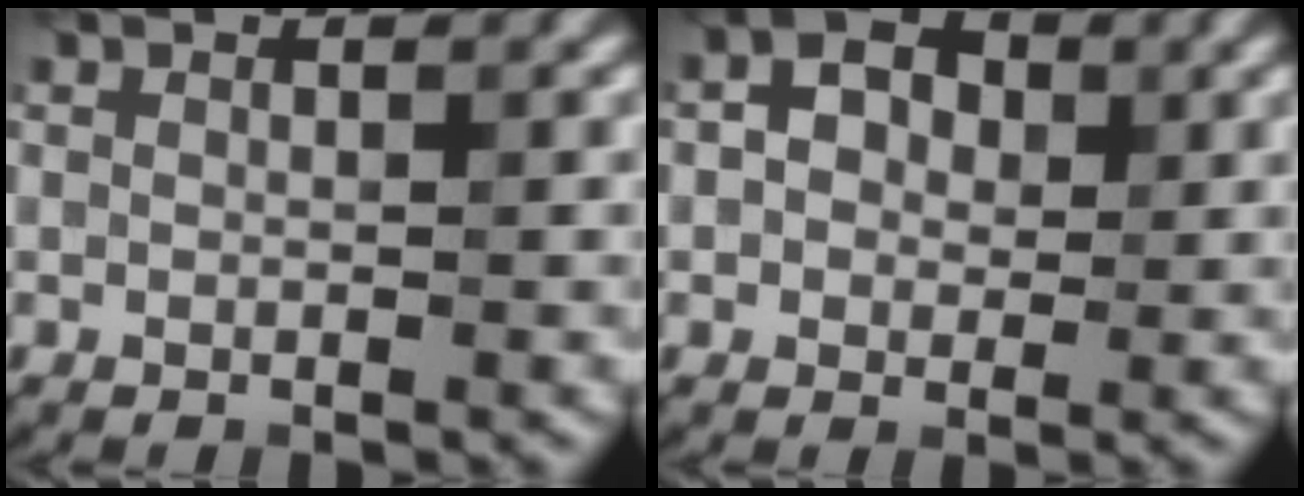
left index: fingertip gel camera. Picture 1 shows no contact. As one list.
[{"total": 3.2, "force": [0.3, 2.5, 2.0], "torque": [-0.036, 0.003, -0.004]}]